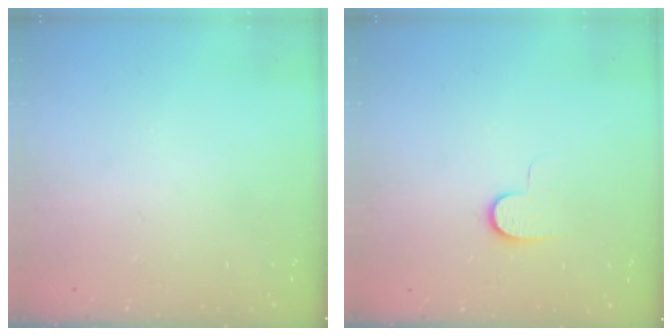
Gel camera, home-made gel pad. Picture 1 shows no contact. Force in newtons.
{"total": 6.1, "press": 6.1, "slide": 0.8}